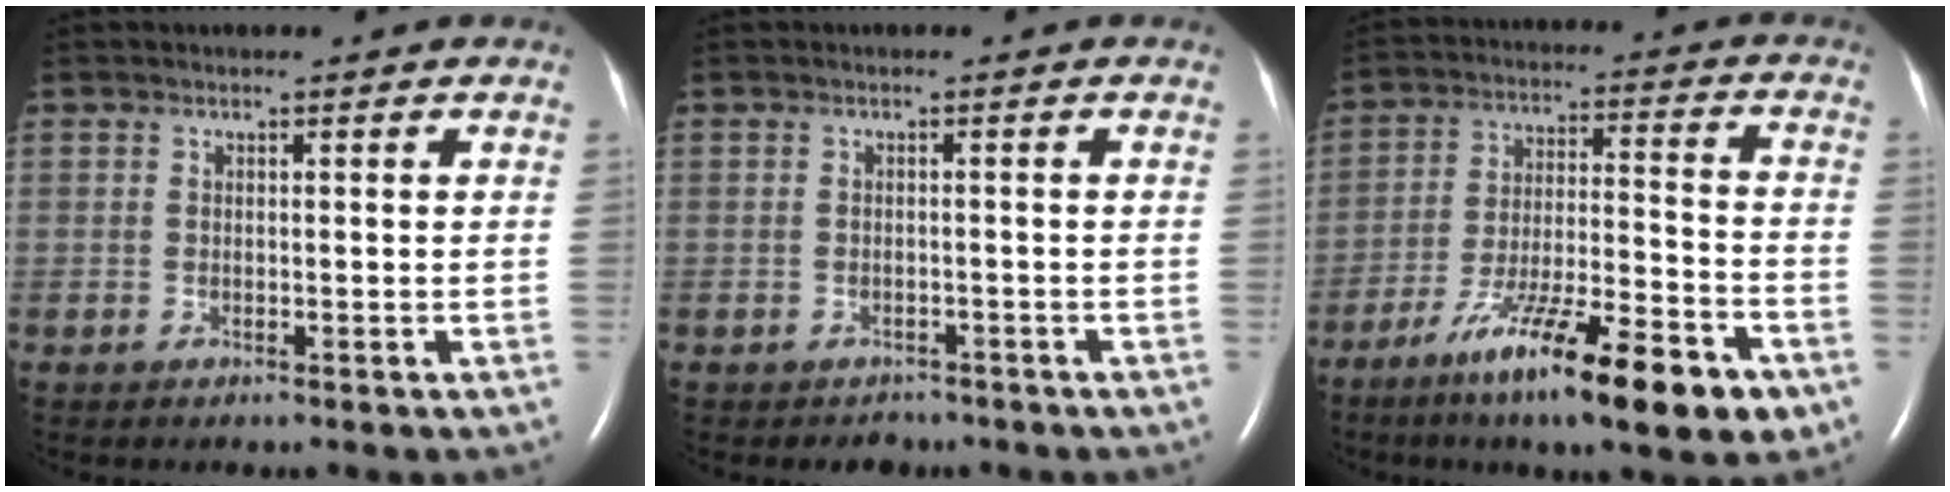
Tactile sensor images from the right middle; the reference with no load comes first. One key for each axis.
{"total": 1.7, "fx": -1.4, "fy": 1.0, "fz": -0.1, "tx": -0.007, "ty": 0.003, "tz": -0.020}
{"total": 18.0, "fx": -10.8, "fy": 2.4, "fz": 14.2, "tx": -0.208, "ty": -0.023, "tz": -0.174}